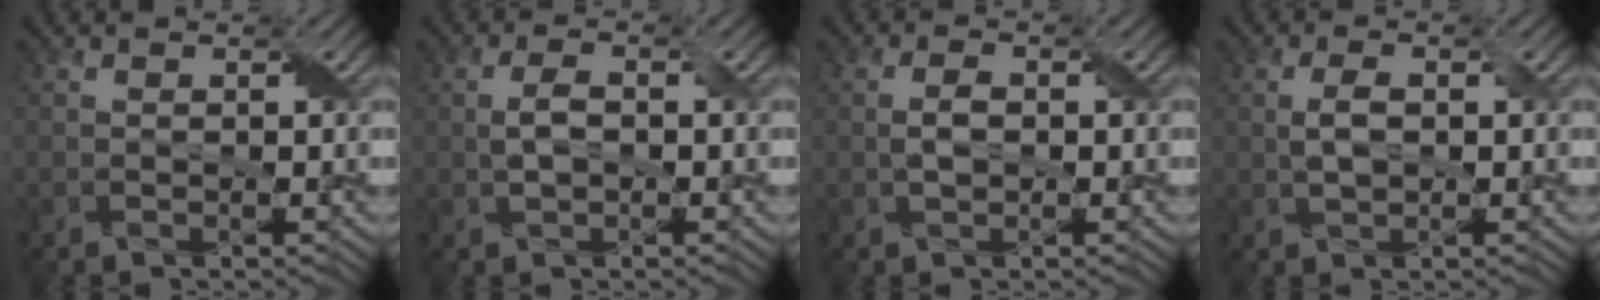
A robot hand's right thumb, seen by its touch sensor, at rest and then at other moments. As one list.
[{"total": 2.7, "force": [-0.2, 1.4, 2.3], "torque": [-0.051, 0.005, -0.004]}, {"total": 2.2, "force": [-0.2, 1.3, 1.8], "torque": [-0.038, 0.002, -0.003]}, {"total": 2.6, "force": [0.1, 1.3, 2.3], "torque": [-0.050, 0.003, 0.001]}]